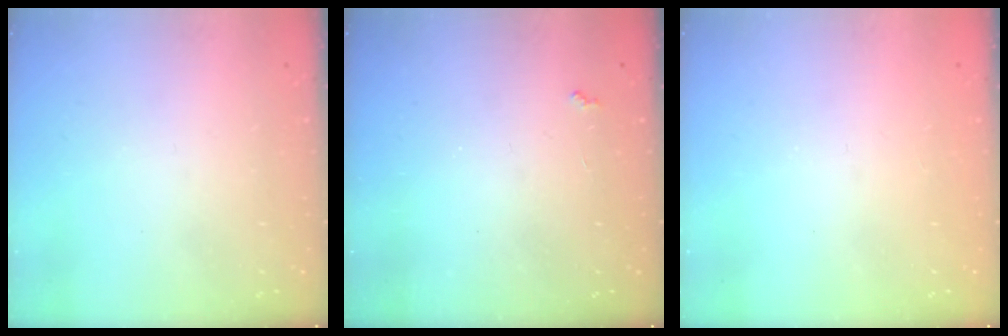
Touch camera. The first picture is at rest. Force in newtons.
{"total": 2.7, "press": 2.6, "slide": 0.4}
{"total": 1.0, "press": 0.9, "slide": 0.4}